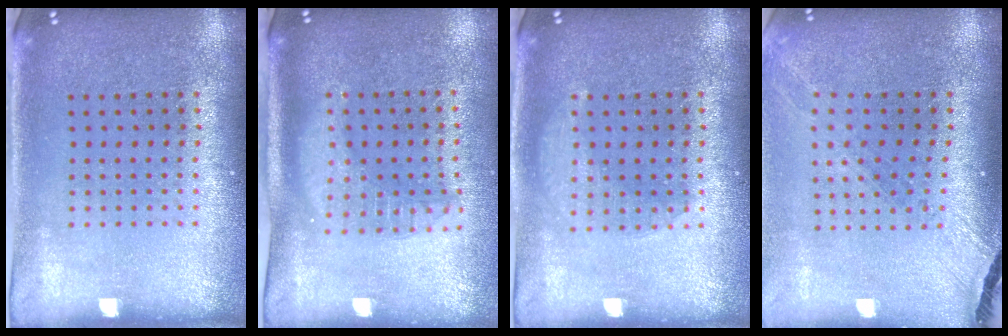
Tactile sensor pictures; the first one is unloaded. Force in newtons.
{"total": 1.8, "press": 1.5, "slide": 1.0}
{"total": 1.7, "press": 1.7, "slide": 0.4}
{"total": 1.5, "press": 1.4, "slide": 0.3}